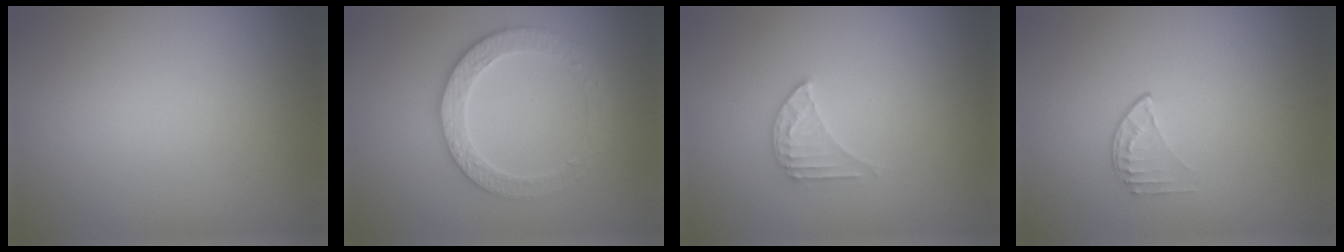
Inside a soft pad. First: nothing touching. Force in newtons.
{"total": 3.3, "press": 3.3, "slide": 0.6}
{"total": 2.1, "press": 2.0, "slide": 0.4}
{"total": 1.1, "press": 0.7, "slide": 0.9}